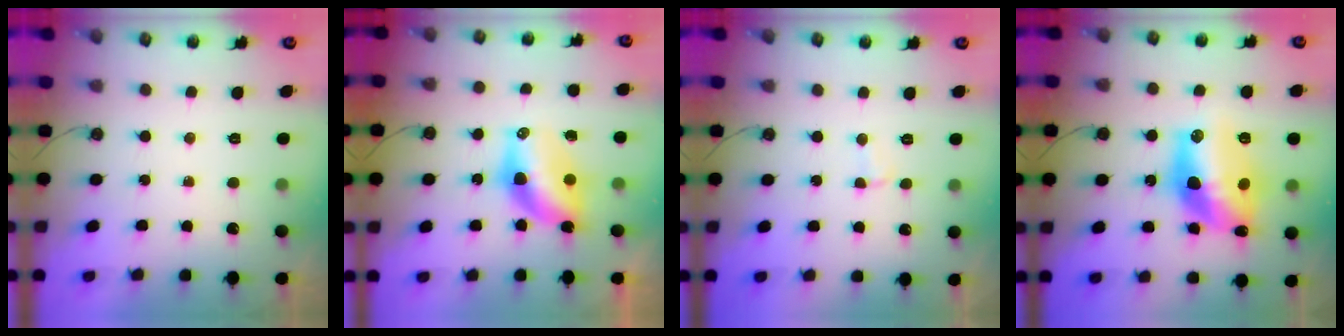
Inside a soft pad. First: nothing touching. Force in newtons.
{"total": 10.4, "press": 9.4, "slide": 4.5}
{"total": 2.3, "press": 2.3, "slide": 0.5}
{"total": 17.8, "press": 17.5, "slide": 3.7}